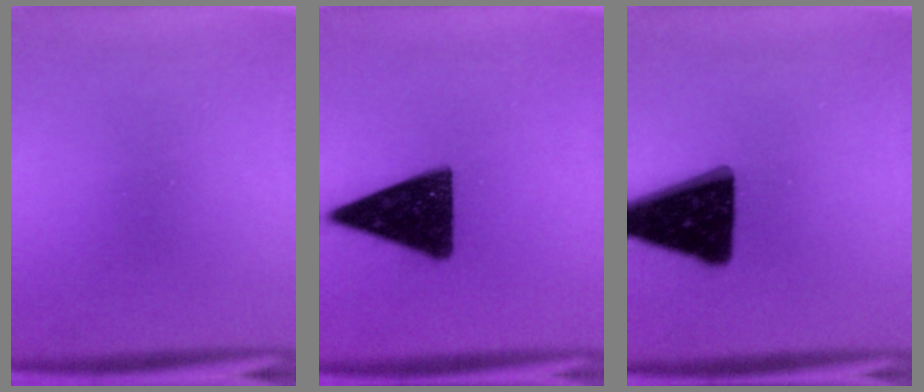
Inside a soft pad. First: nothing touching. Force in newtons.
{"total": 14.6}
{"total": 18.0}